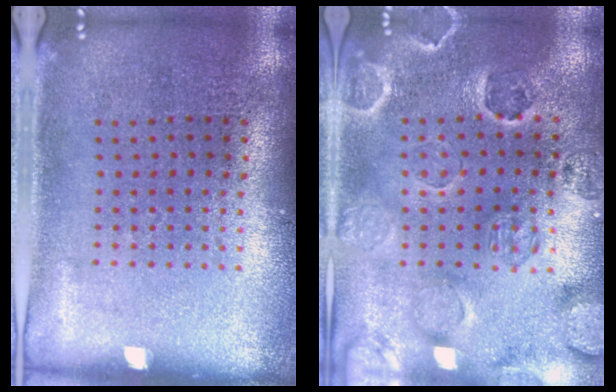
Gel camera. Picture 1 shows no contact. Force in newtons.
{"total": 2.6, "press": 2.4, "slide": 0.8}